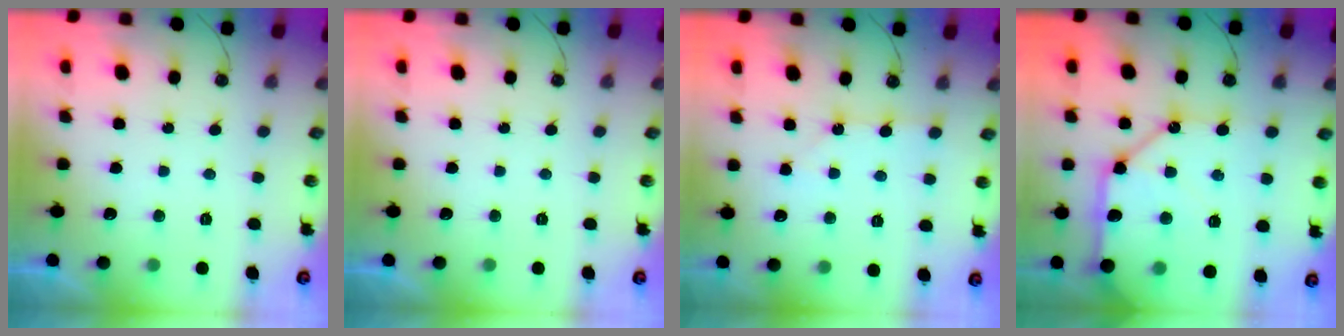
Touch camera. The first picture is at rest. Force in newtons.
{"total": 0.0}
{"total": 1.8, "press": 1.8, "slide": 0.3}
{"total": 17.2, "press": 17.1, "slide": 2.2}